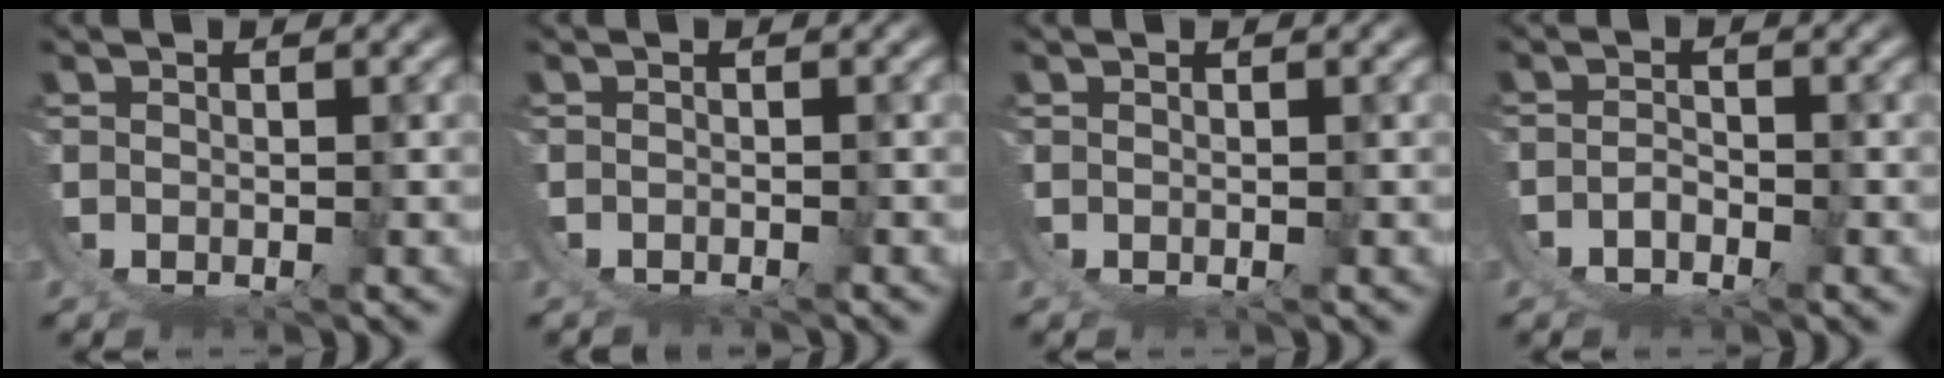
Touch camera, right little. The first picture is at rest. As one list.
[{"total": 0.6, "force": [-0.3, -0.4, -0.3], "torque": [0.001, -0.001, -0.004]}, {"total": 0.0}, {"total": 3.6, "force": [-1.4, 3.0, 1.5], "torque": [-0.043, -0.008, -0.024]}]